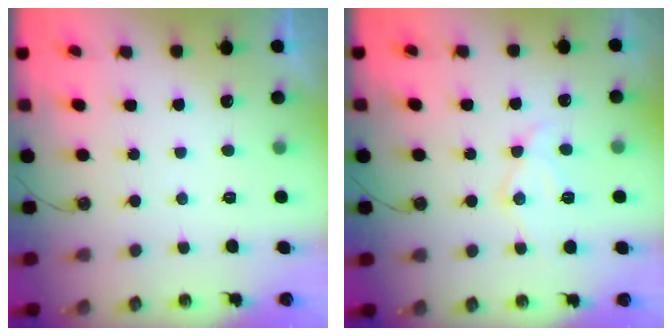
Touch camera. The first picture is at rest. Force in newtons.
{"total": 11.6, "press": 11.6, "slide": 0.8}